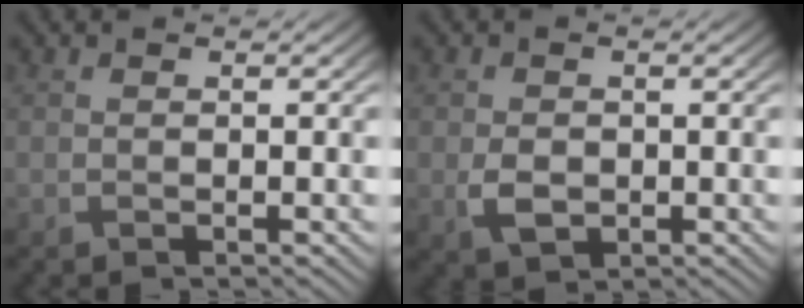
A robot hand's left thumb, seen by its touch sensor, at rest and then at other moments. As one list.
[{"total": 2.9, "force": [-0.6, 2.1, 1.9], "torque": [-0.043, -0.007, -0.010]}]